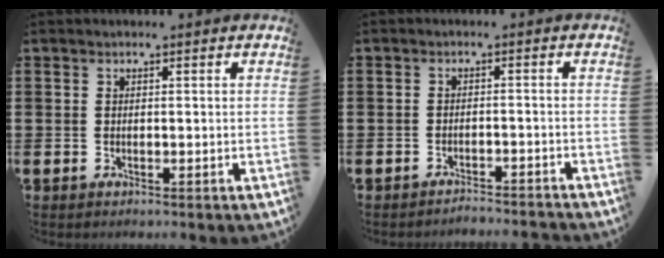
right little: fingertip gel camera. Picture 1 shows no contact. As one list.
[{"total": 1.8, "force": [-1.8, -0.1, 0.0], "torque": [-0.003, 0.005, -0.037]}]